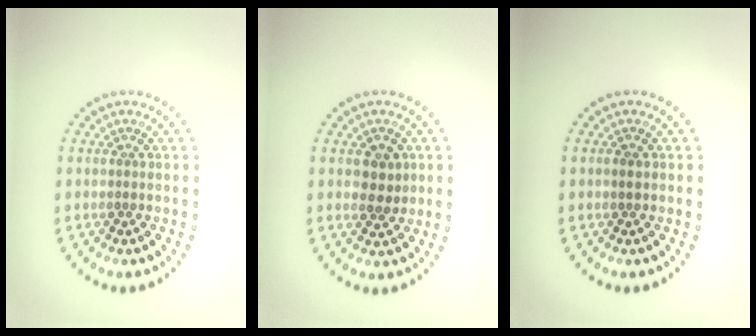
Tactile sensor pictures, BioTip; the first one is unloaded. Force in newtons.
{"total": 2.4, "press": 2.4, "slide": 0.6}
{"total": 0.7, "press": 0.7, "slide": 0.2}